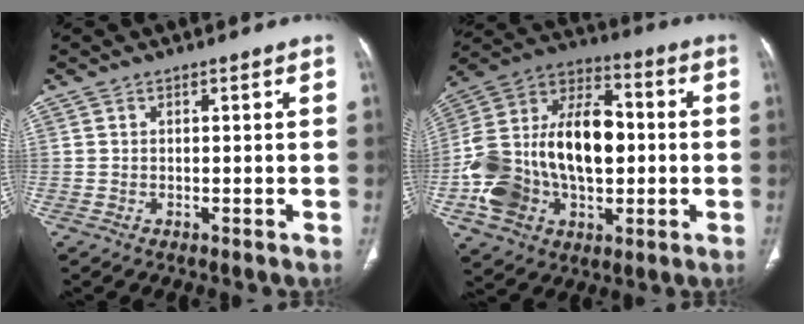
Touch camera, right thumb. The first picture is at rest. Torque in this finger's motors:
{"motor_torque": [2.69, 2.32, 2.16, -0.61, 0.27]}